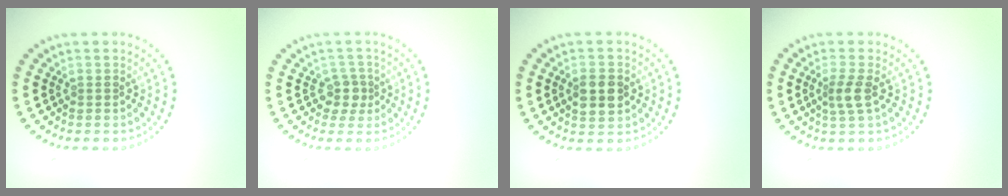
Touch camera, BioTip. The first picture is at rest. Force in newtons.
{"total": 2.0, "press": 1.6, "slide": 1.2}
{"total": 3.2, "press": 3.2, "slide": 0.1}
{"total": 2.0, "press": 1.7, "slide": 1.1}